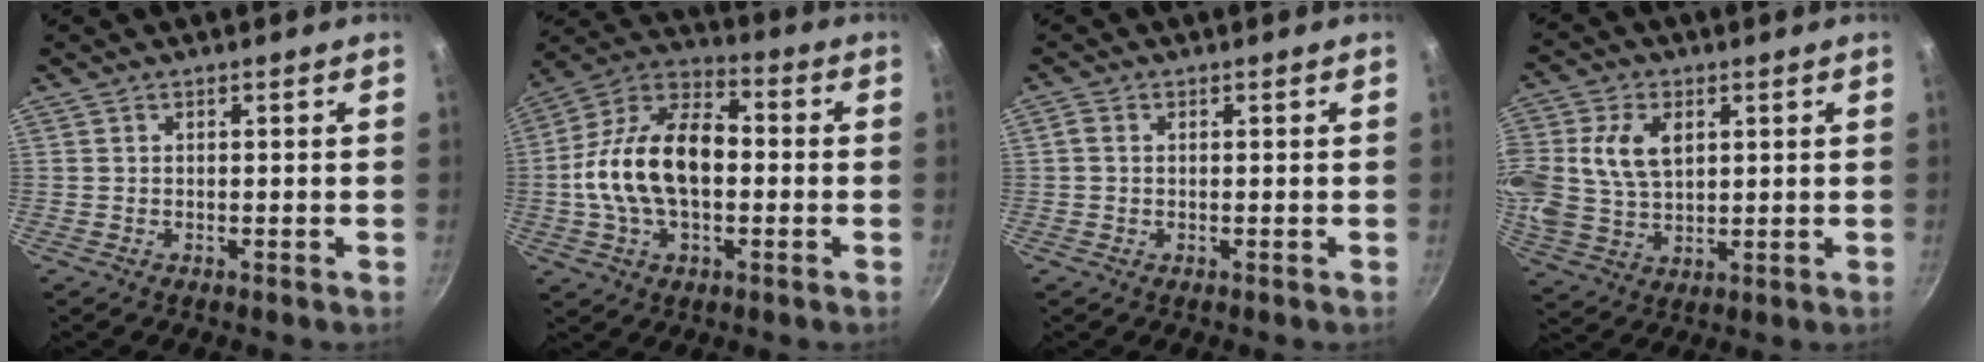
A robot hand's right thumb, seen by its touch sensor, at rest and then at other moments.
{"total": 18.6, "force": [-1.1, 11.2, 14.8], "torque": [-0.247, 0.040, -0.038]}
{"total": 0.7, "force": [0.2, 0.6, 0.4], "torque": [-0.006, 0.002, 0.003]}
{"total": 14.8, "force": [3.4, 10.4, 9.9], "torque": [-0.207, 0.006, 0.068]}